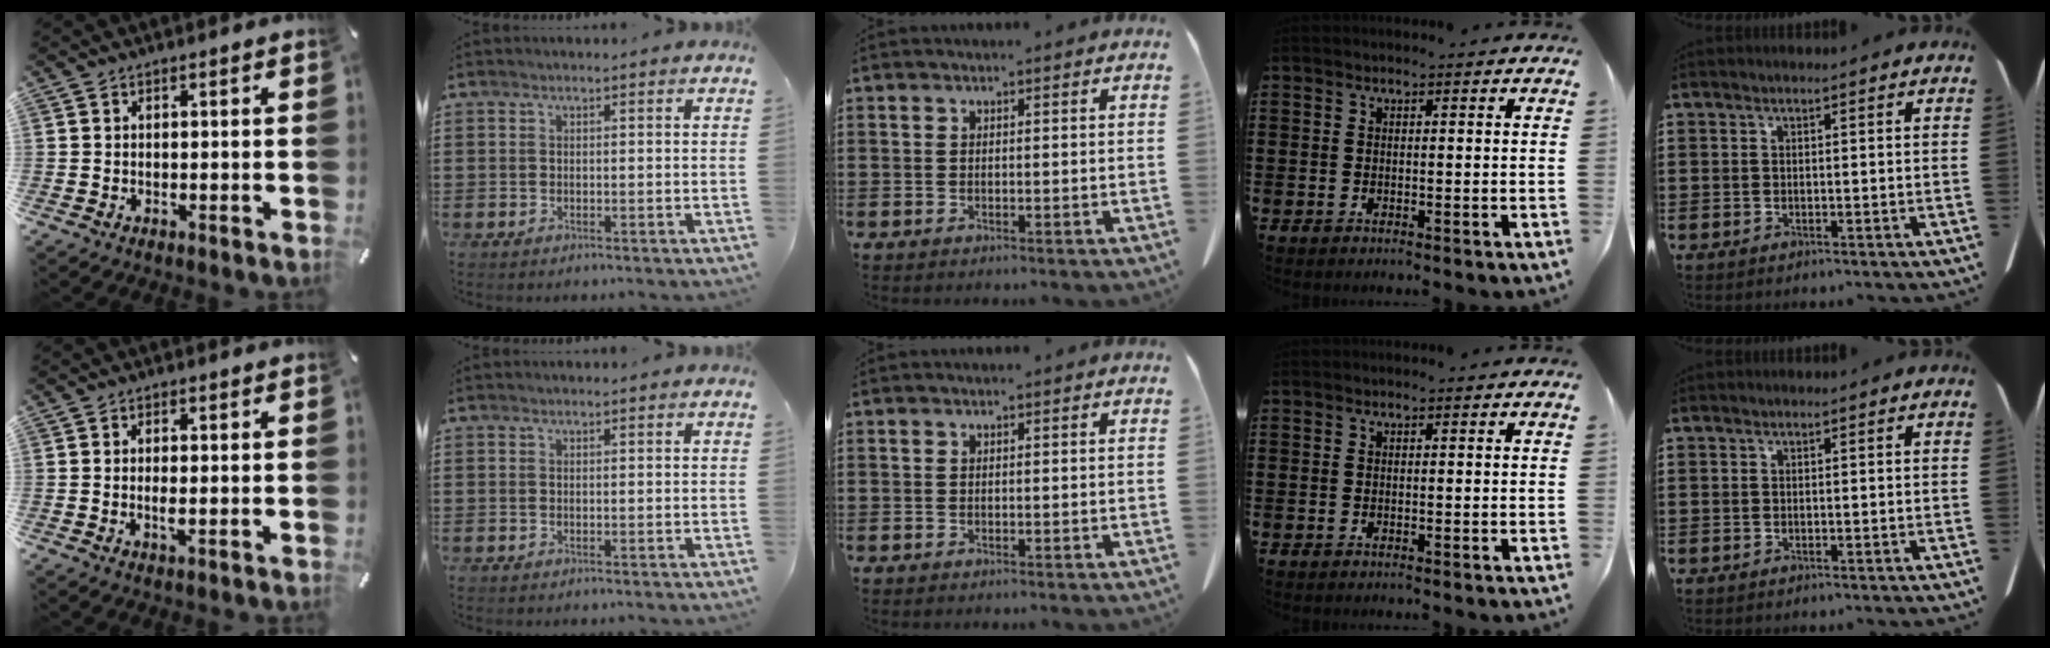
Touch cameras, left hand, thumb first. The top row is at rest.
{"thumb": {"total": 2.3, "force": [-0.2, 0.8, 2.2], "torque": [-0.040, -0.002, -0.003]}}